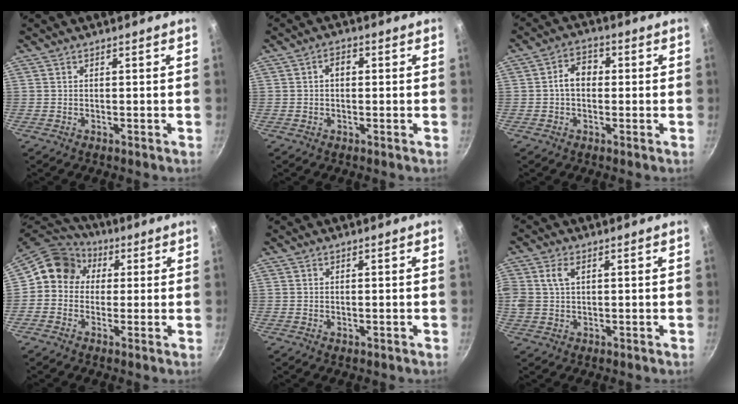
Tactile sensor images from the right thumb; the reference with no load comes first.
{"total": 2.7, "force": [0.2, 1.9, 1.9], "torque": [-0.021, 0.011, 0.001]}
{"total": 5.5, "force": [0.1, 4.1, 3.7], "torque": [-0.037, 0.019, -0.008]}
{"total": 9.8, "force": [1.4, 8.9, 4.0], "torque": [-0.042, 0.023, -0.004]}
{"total": 0.5, "force": [-0.1, 0.2, 0.5], "torque": [-0.007, -0.002, -0.002]}
{"total": 5.1, "force": [1.5, 3.3, 3.6], "torque": [-0.067, 0.006, 0.026]}